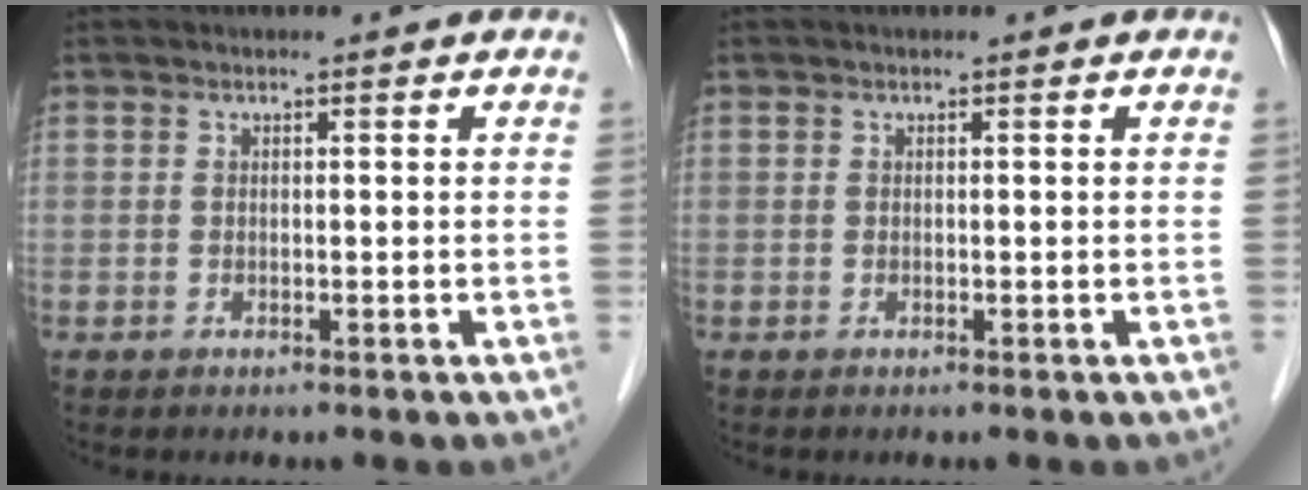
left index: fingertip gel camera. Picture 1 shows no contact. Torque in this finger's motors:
{"motor_torque": [-0.01, 0.01, 0.00, 0.00]}